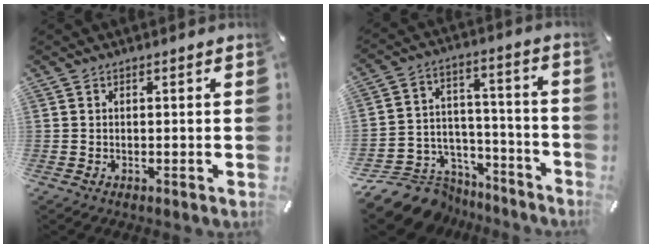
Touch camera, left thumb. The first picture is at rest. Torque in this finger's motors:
{"motor_torque": [-0.96, 1.04, 0.03, 0.27, 0.00]}